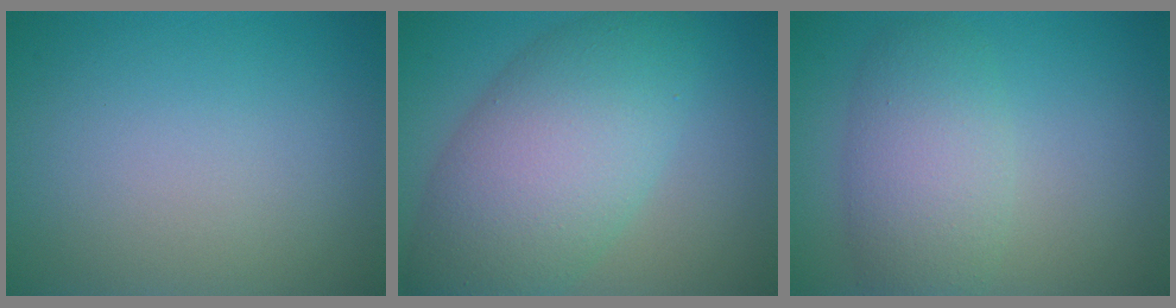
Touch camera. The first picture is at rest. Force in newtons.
{"total": 9.3, "press": 9.3, "slide": 0.4}
{"total": 5.0, "press": 5.0, "slide": 0.3}